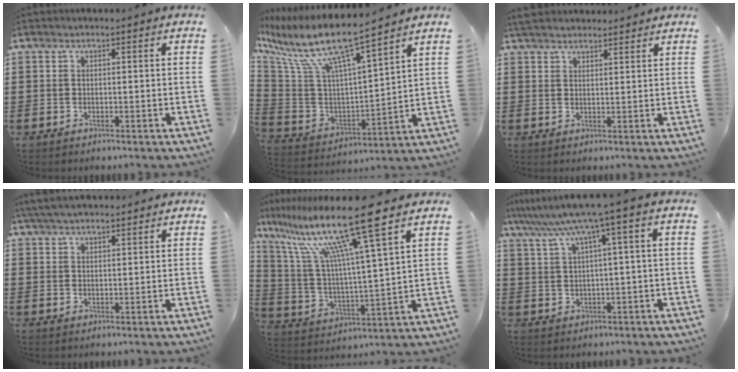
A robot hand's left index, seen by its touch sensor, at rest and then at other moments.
{"total": 10.2, "force": [7.4, 1.2, 6.9], "torque": [-0.168, -0.058, 0.118]}
{"total": 3.0, "force": [2.9, 0.5, 0.6], "torque": [-0.019, 0.001, 0.056]}
{"total": 4.0, "force": [3.6, 0.6, 1.7], "torque": [-0.041, -0.002, 0.068]}
{"total": 16.4, "force": [11.4, 1.2, 11.7], "torque": [-0.244, -0.065, 0.183]}
{"total": 6.6, "force": [3.0, -0.5, 5.9], "torque": [-0.129, -0.022, 0.043]}